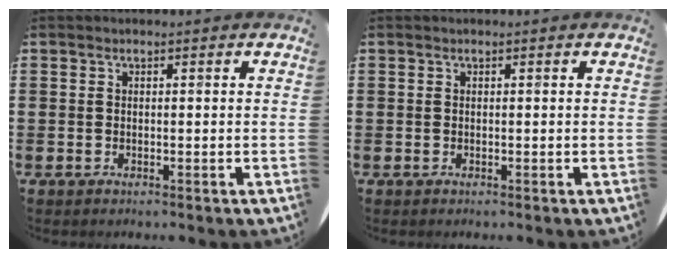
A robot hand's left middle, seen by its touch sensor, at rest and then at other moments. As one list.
[{"total": 0.0}]